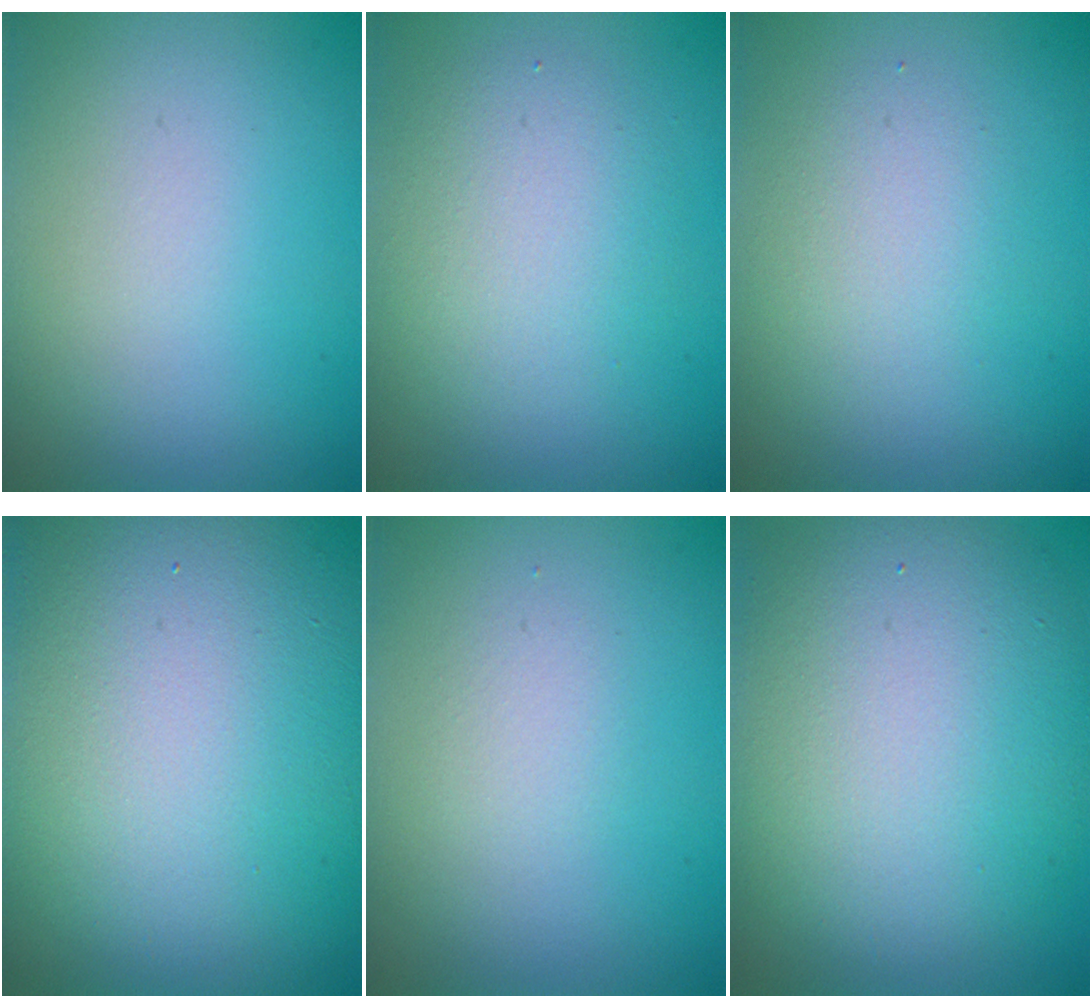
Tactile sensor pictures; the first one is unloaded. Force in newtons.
{"total": 3.4, "press": 3.4, "slide": 0.2}
{"total": 2.3, "press": 2.3, "slide": 0.1}
{"total": 20.3, "press": 20.3, "slide": 1.2}
{"total": 1.1, "press": 1.1, "slide": 0.1}
{"total": 10.5, "press": 10.5, "slide": 0.2}